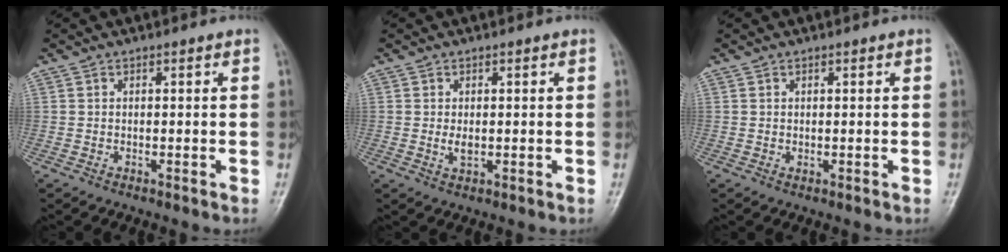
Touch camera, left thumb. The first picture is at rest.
{"total": 2.1, "force": [0.2, 1.1, 1.7], "torque": [-0.028, -0.005, 0.008]}
{"total": 0.7, "force": [0.4, 0.3, 0.5], "torque": [-0.008, -0.002, 0.007]}